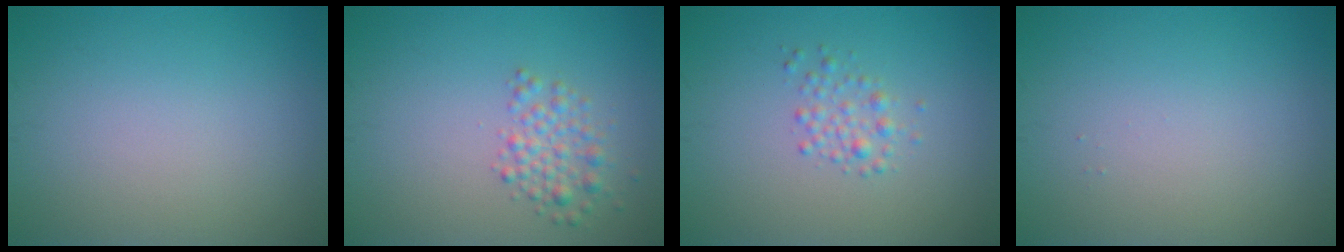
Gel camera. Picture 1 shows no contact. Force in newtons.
{"total": 2.3, "press": 2.3, "slide": 0.1}
{"total": 1.6, "press": 1.6, "slide": 0.0}
{"total": 0.0}